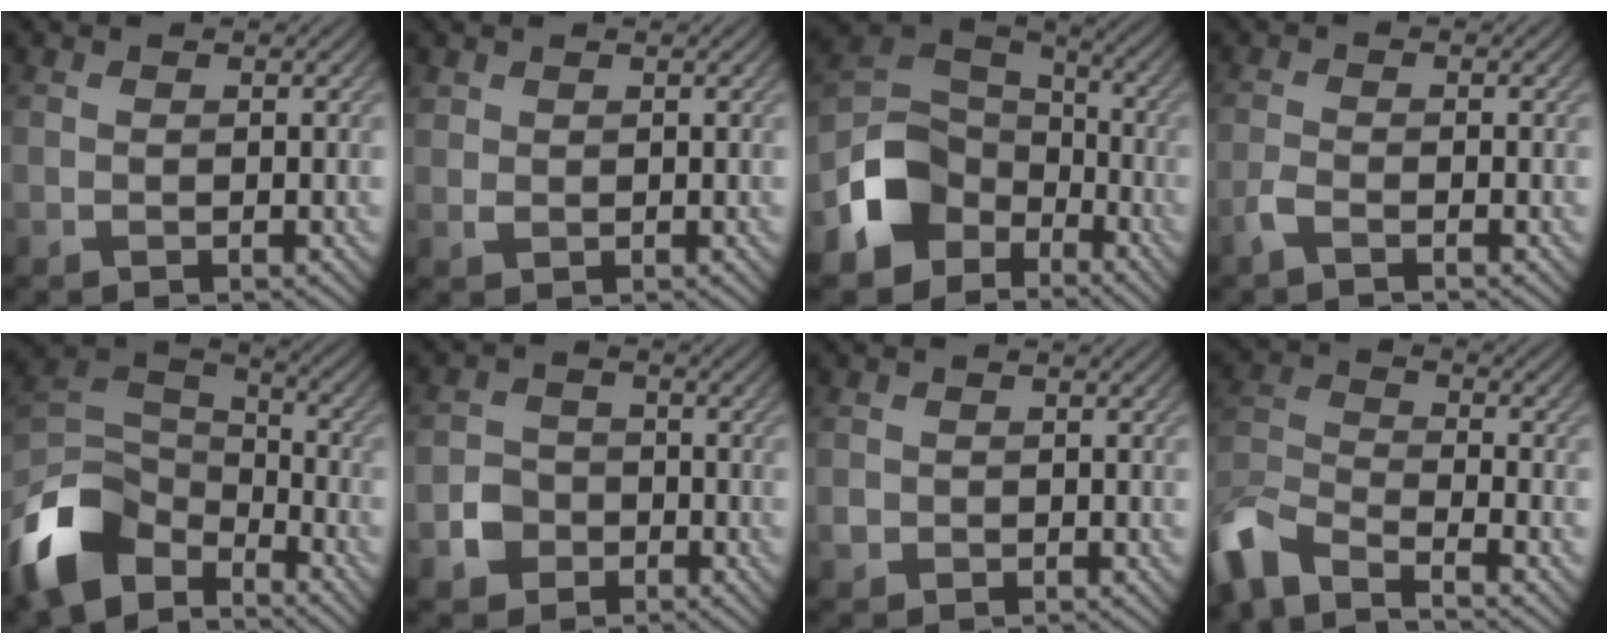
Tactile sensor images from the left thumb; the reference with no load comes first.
{"total": 1.0, "force": [0.7, 0.6, 0.2], "torque": [-0.006, 0.001, 0.016]}
{"total": 10.9, "force": [-4.9, 8.2, 5.4], "torque": [-0.135, -0.018, -0.100]}
{"total": 1.7, "force": [-1.3, 0.1, 1.2], "torque": [-0.031, 0.001, -0.033]}
{"total": 12.8, "force": [-7.4, 7.6, 7.1], "torque": [-0.198, -0.014, -0.143]}
{"total": 3.6, "force": [-1.6, 3.0, 1.1], "torque": [-0.023, 0.002, -0.035]}
{"total": 1.0, "force": [-0.2, 0.9, 0.2], "torque": [-0.001, -0.001, -0.006]}
{"total": 9.2, "force": [-7.3, 2.7, 5.0], "torque": [-0.117, -0.009, -0.156]}